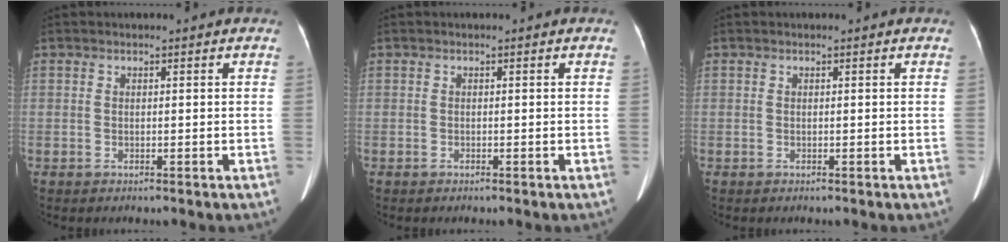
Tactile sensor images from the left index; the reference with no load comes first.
{"total": 0.0}
{"total": 0.0}